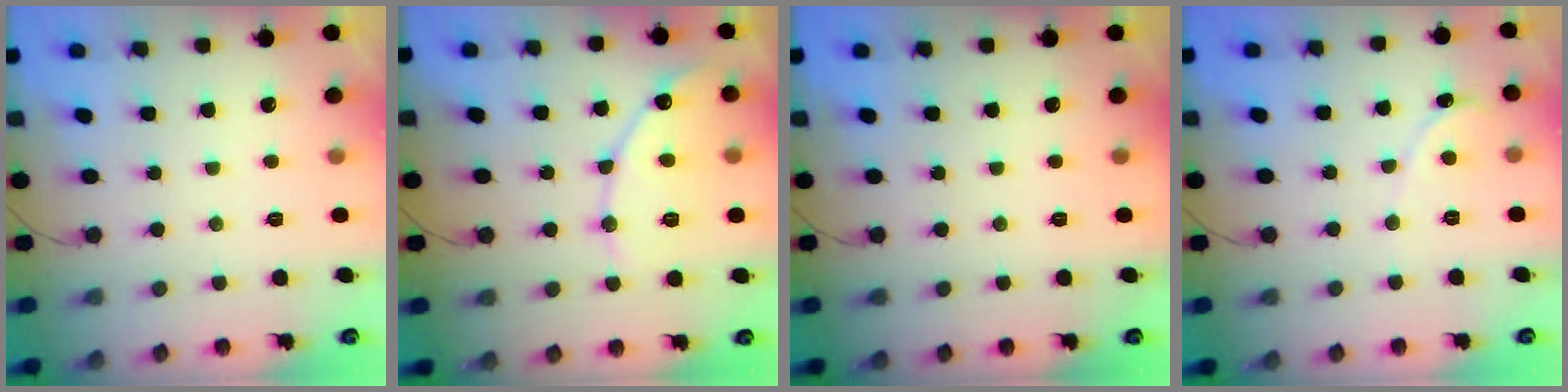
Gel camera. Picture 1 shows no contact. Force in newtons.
{"total": 11.0, "press": 10.9, "slide": 0.9}
{"total": 0.0}
{"total": 0.0}